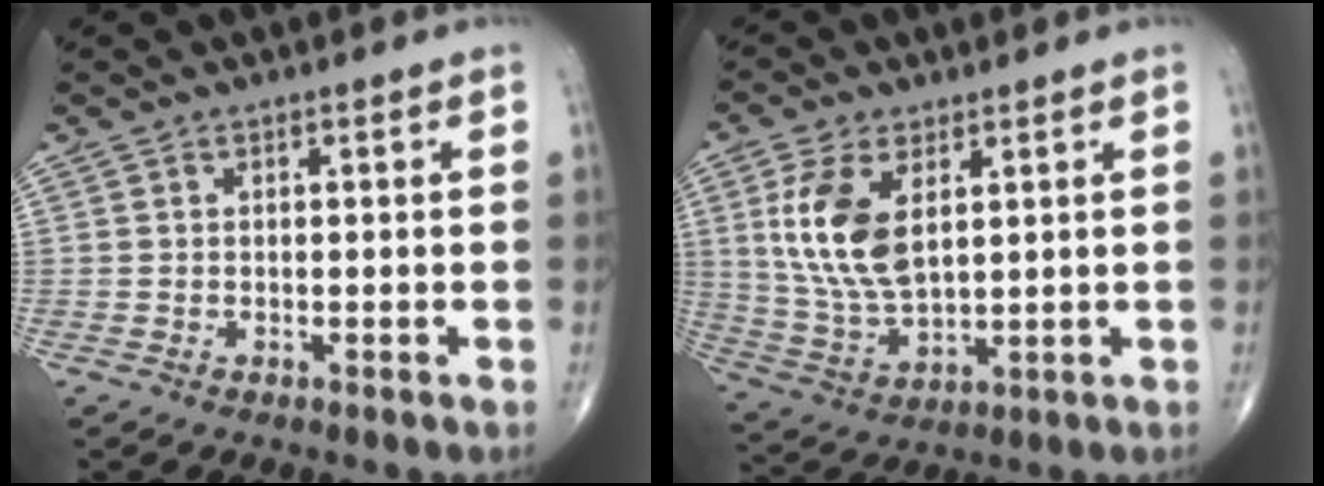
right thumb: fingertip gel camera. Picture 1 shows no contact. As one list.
[{"total": 12.5, "force": [3.7, 6.6, 10.0], "torque": [-0.203, -0.014, 0.084]}]